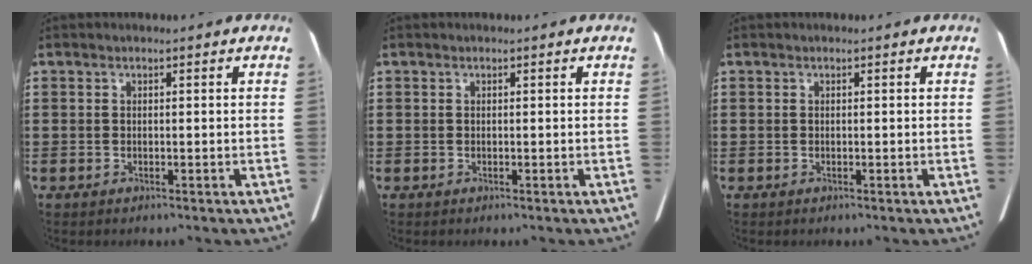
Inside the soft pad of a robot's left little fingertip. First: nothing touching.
{"total": 0.0}
{"total": 0.0}